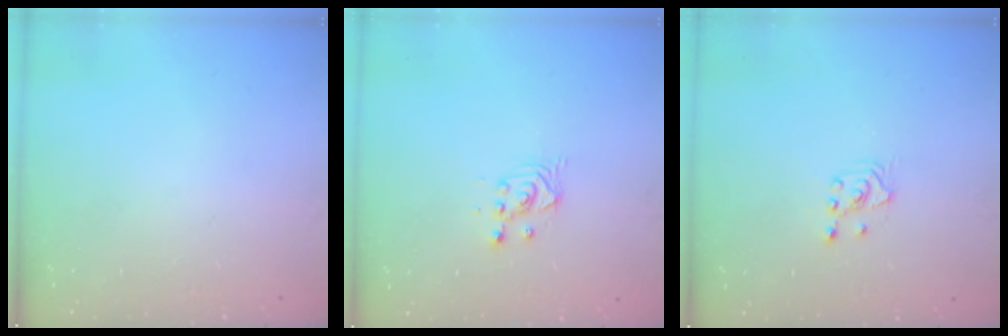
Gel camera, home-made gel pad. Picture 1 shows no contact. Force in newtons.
{"total": 2.5, "press": 2.5, "slide": 0.2}
{"total": 2.5, "press": 2.4, "slide": 0.9}